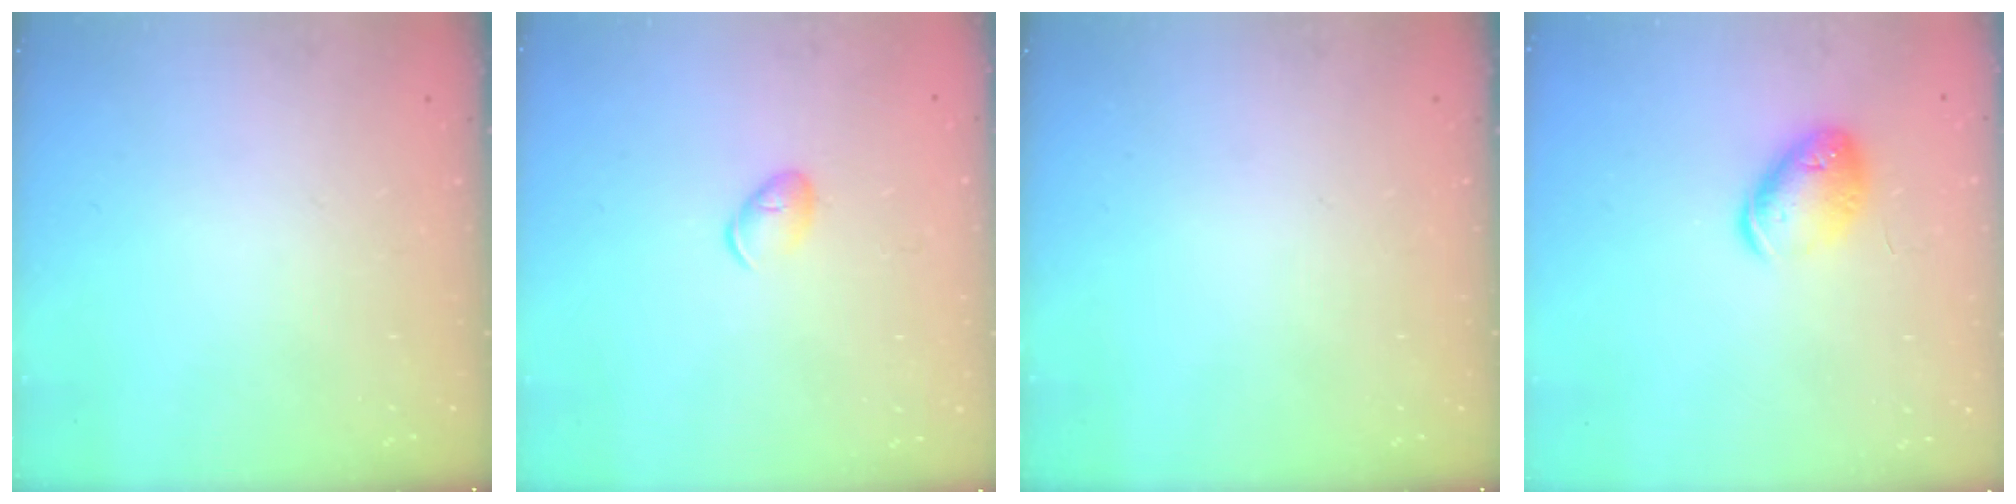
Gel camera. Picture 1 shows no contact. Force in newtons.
{"total": 5.5, "press": 5.4, "slide": 1.0}
{"total": 0.0}
{"total": 12.9, "press": 12.7, "slide": 2.0}